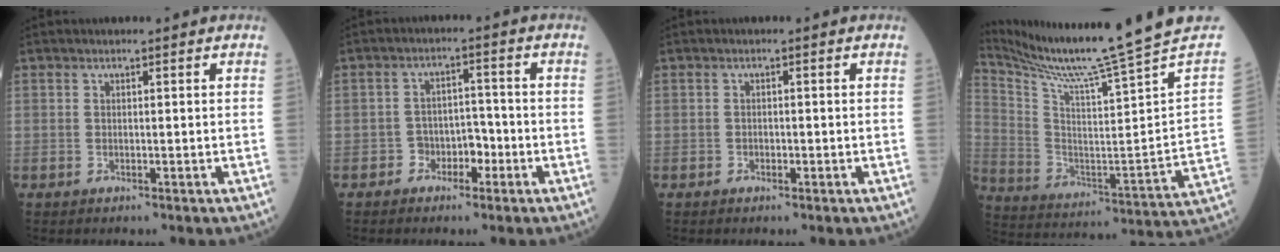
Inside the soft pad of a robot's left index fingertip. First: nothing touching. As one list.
[{"total": 3.8, "force": [-2.1, 2.6, 1.9], "torque": [-0.023, 0.012, -0.037]}, {"total": 0.7, "force": [-0.4, 0.5, 0.4], "torque": [-0.007, 0.001, -0.007]}, {"total": 21.8, "force": [19.1, -3.6, 10.0], "torque": [-0.186, -0.107, 0.293]}]